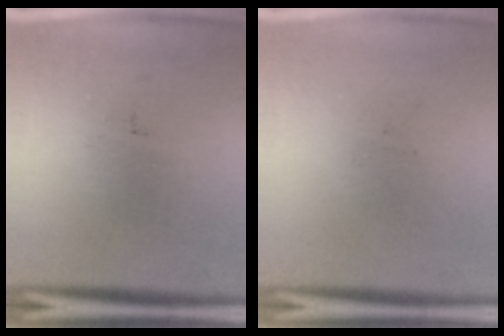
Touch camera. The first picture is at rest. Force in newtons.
{"total": 0.0}